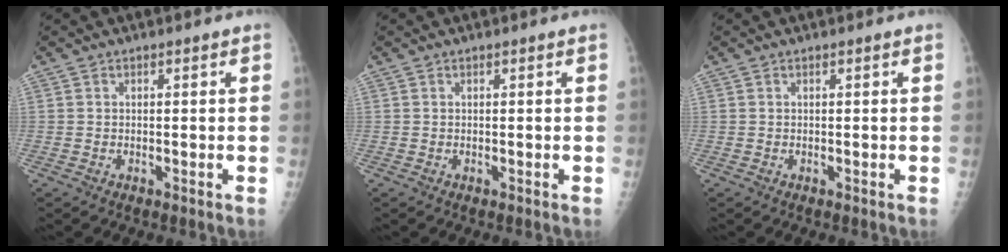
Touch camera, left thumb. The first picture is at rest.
{"total": 0.0}
{"total": 0.0}